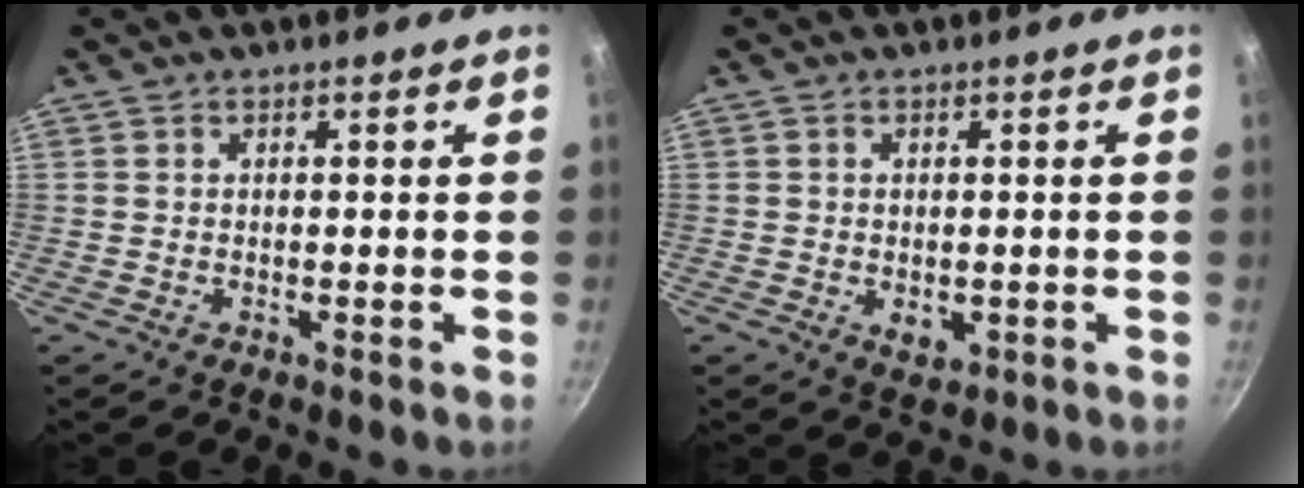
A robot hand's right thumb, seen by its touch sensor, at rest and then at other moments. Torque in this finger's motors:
{"motor_torque": [-0.20, -0.12, -0.20, 0.08, -0.03]}